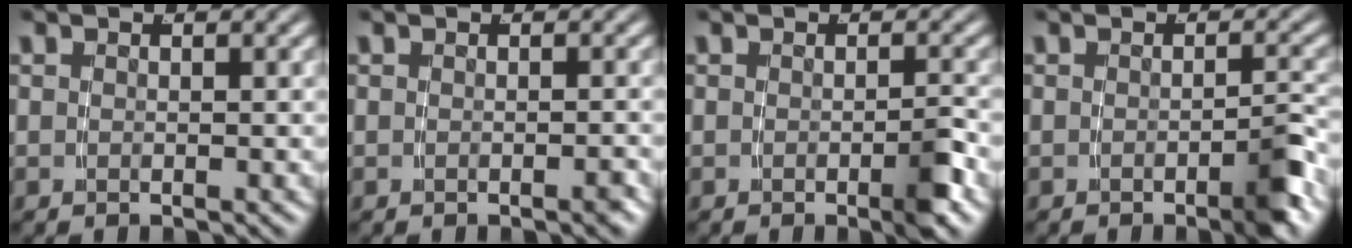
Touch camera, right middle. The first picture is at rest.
{"total": 0.5, "force": [-0.4, 0.1, 0.3], "torque": [-0.004, 0.005, -0.009]}
{"total": 1.8, "force": [-0.9, 0.2, 1.6], "torque": [-0.025, 0.001, -0.019]}
{"total": 2.3, "force": [-1.3, 0.2, 1.9], "torque": [-0.024, 0.003, -0.028]}